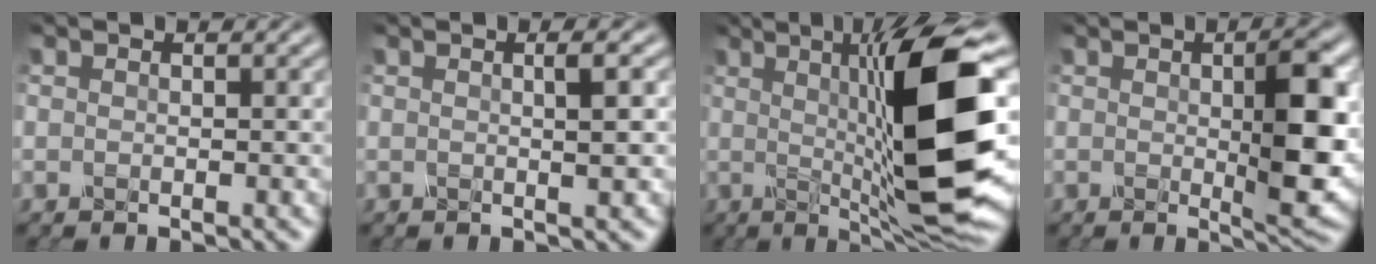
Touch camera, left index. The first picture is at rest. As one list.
[{"total": 2.2, "force": [0.3, 0.5, 2.1], "torque": [-0.028, 0.005, 0.000]}, {"total": 13.4, "force": [0.8, 2.2, 13.2], "torque": [-0.185, 0.004, 0.019]}, {"total": 6.5, "force": [0.4, 1.3, 6.3], "torque": [-0.082, -0.002, 0.009]}]